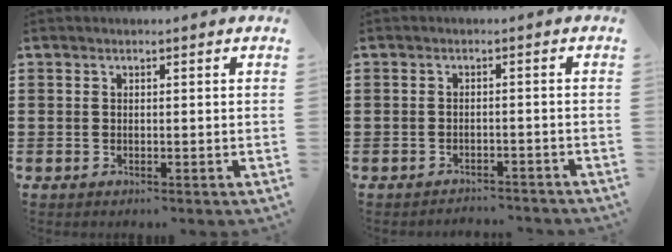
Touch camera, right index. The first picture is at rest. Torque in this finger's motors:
{"motor_torque": [0.73, 1.41, -1.05, -0.16]}